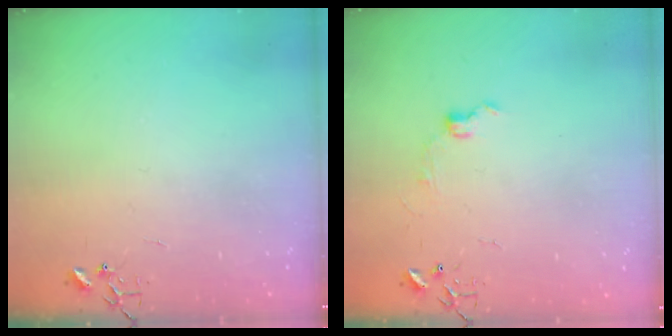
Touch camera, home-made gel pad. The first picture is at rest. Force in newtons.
{"total": 6.0, "press": 6.0, "slide": 0.9}